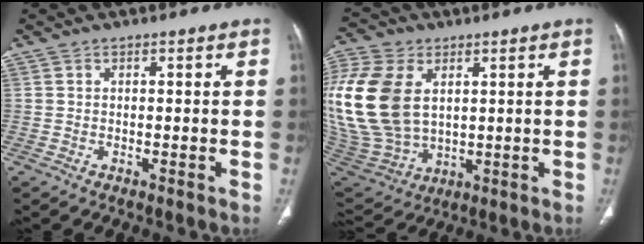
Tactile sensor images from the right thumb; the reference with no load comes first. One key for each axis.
{"total": 25.2, "fx": 5.0, "fy": 17.0, "fz": 18.0, "tx": -0.427, "ty": -0.007, "tz": 0.114}